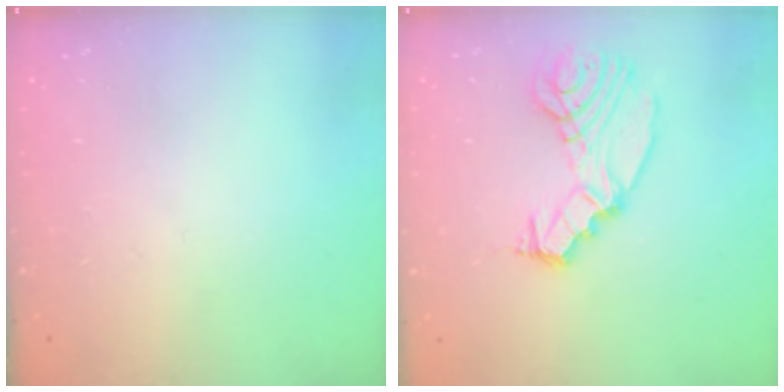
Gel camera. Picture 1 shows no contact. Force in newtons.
{"total": 11.6, "press": 10.9, "slide": 3.9}